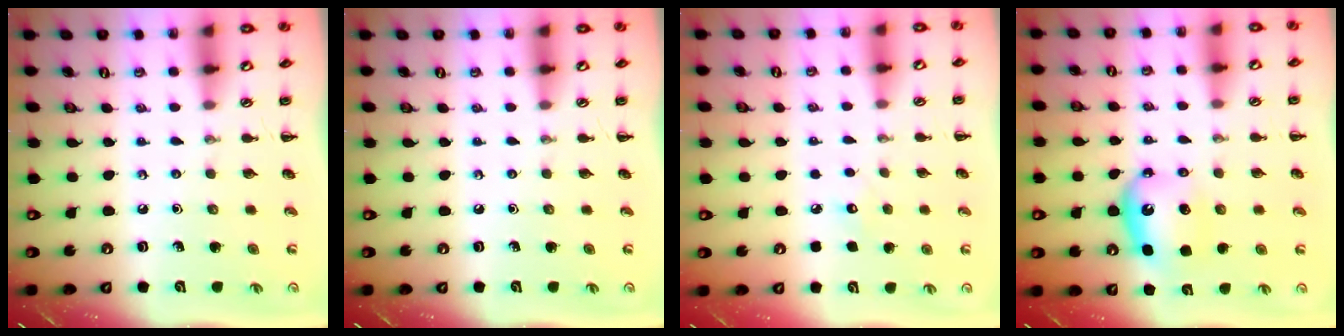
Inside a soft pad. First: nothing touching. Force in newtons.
{"total": 0.0}
{"total": 4.4, "press": 4.3, "slide": 1.0}
{"total": 7.3, "press": 7.2, "slide": 1.2}